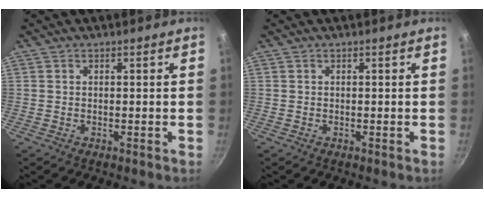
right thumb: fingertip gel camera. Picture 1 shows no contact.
{"total": 0.0}